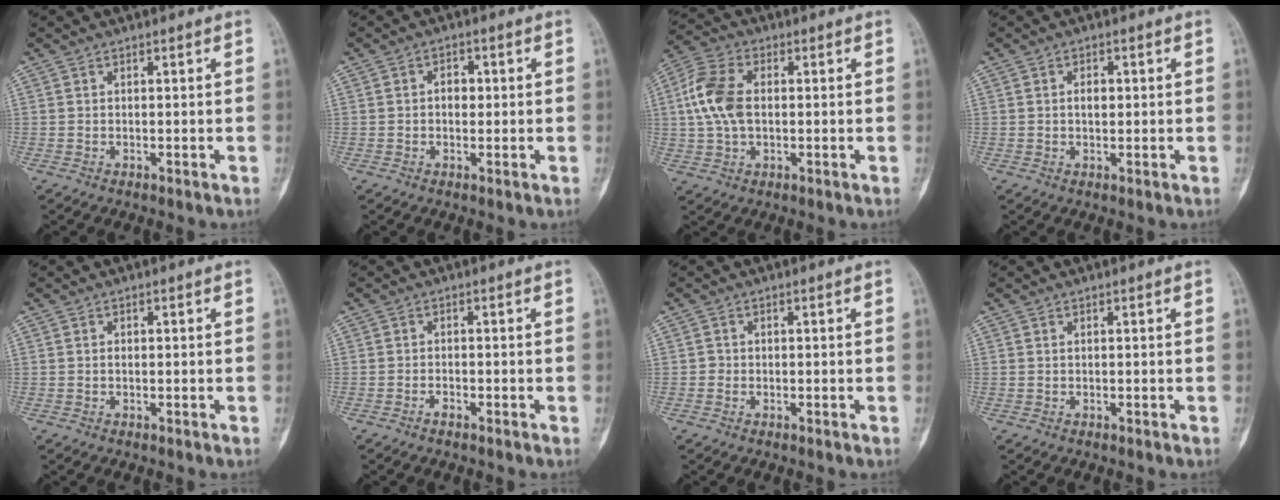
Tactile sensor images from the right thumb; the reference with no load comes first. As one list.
[{"total": 2.7, "force": [0.1, 2.0, 1.8], "torque": [-0.018, 0.008, -0.002]}, {"total": 10.1, "force": [0.7, 6.3, 7.9], "torque": [-0.174, 0.015, 0.012]}, {"total": 2.3, "force": [0.3, 1.4, 1.8], "torque": [-0.025, 0.002, 0.003]}, {"total": 0.7, "force": [0.1, 0.5, 0.5], "torque": [-0.011, 0.003, 0.001]}, {"total": 1.1, "force": [-0.9, 0.4, 0.5], "torque": [-0.014, 0.003, -0.017]}, {"total": 0.9, "force": [-0.2, 0.8, 0.1], "torque": [0.002, 0.004, -0.004]}, {"total": 0.0}]